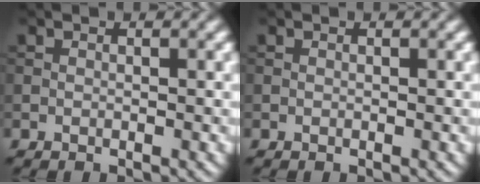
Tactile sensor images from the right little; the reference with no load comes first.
{"total": 0.0}